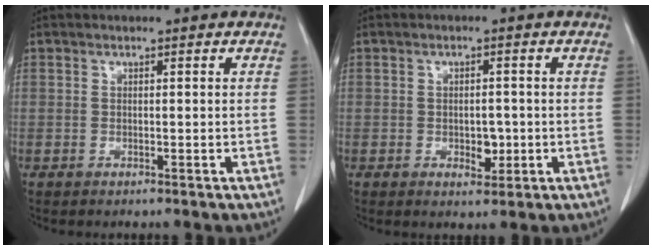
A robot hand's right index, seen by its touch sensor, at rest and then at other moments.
{"total": 3.1, "force": [-0.7, 1.8, 2.4], "torque": [-0.032, 0.000, -0.003]}